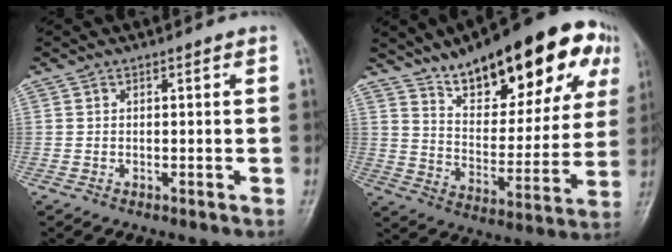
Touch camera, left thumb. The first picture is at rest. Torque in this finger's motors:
{"motor_torque": [0.35, 0.40, 1.53, -1.24, 0.14]}